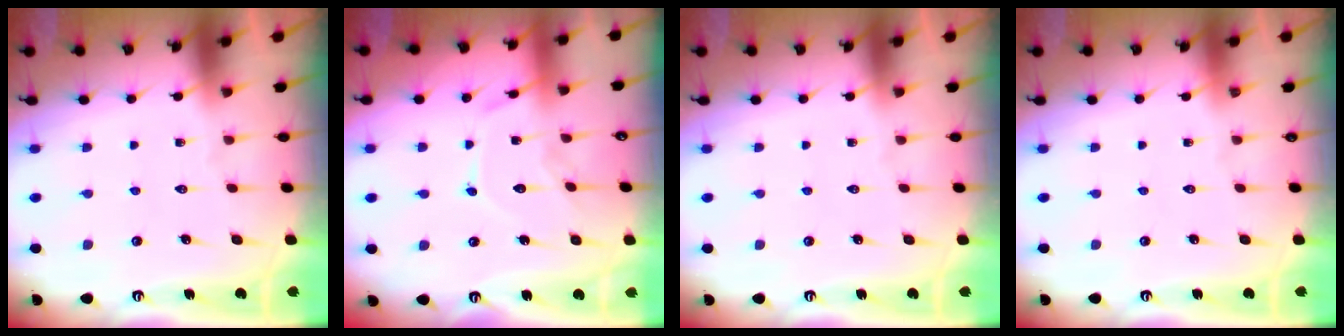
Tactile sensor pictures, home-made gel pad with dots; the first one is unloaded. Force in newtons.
{"total": 10.8, "press": 10.8, "slide": 0.3}
{"total": 0.0}
{"total": 0.0}